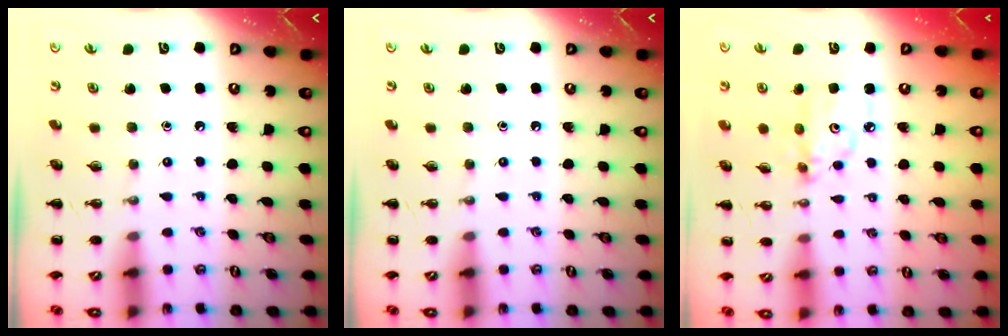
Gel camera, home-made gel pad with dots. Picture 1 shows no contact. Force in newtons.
{"total": 0.0}
{"total": 6.8, "press": 6.8, "slide": 0.7}